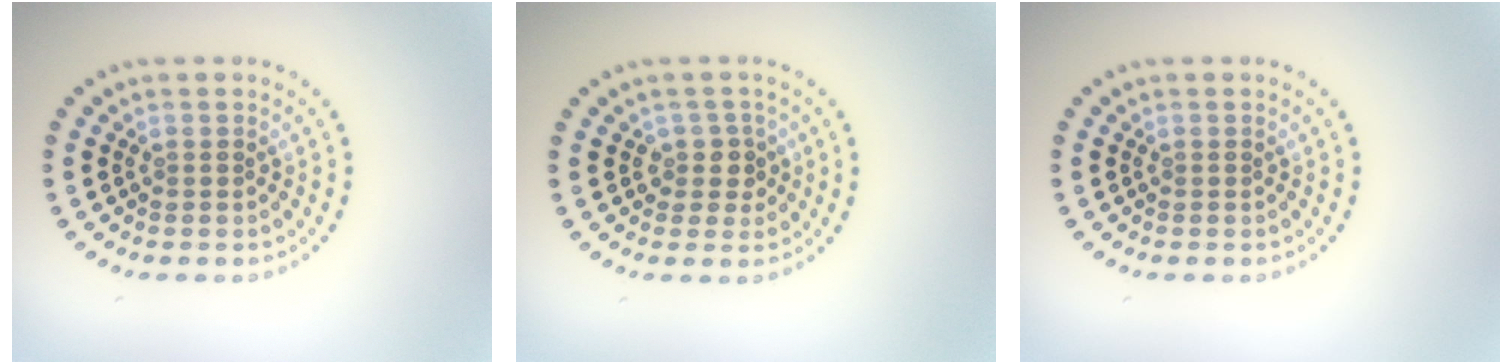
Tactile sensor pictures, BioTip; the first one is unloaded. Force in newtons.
{"total": 2.0, "press": 1.6, "slide": 1.2}
{"total": 0.0}